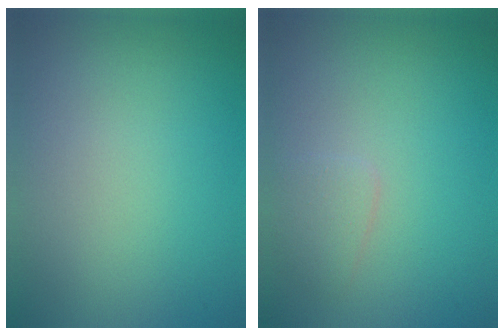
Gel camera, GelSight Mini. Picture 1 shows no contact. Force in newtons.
{"total": 1.4, "press": 1.4, "slide": 0.0}